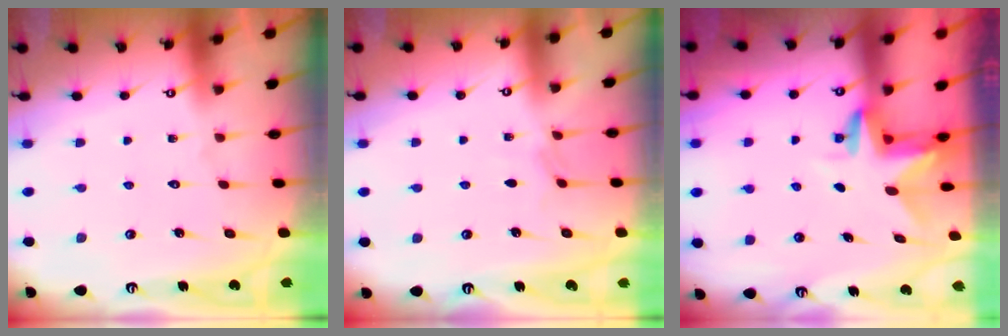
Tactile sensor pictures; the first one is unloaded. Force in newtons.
{"total": 2.2, "press": 2.1, "slide": 0.4}
{"total": 3.1, "press": 3.0, "slide": 0.3}